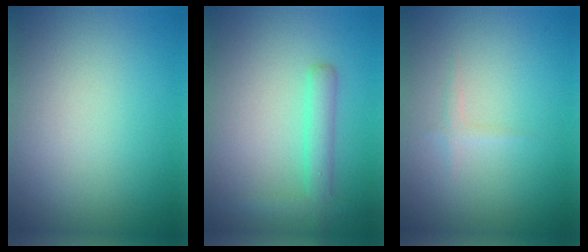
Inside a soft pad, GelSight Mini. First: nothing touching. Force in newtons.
{"total": 2.9, "press": 2.9, "slide": 0.1}
{"total": 0.7, "press": 0.7, "slide": 0.0}